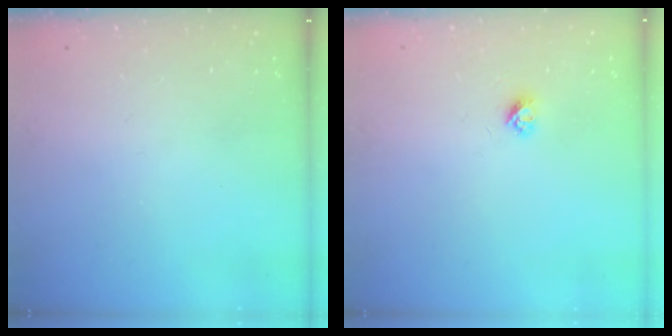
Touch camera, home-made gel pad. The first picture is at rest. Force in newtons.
{"total": 3.1, "press": 3.0, "slide": 0.4}